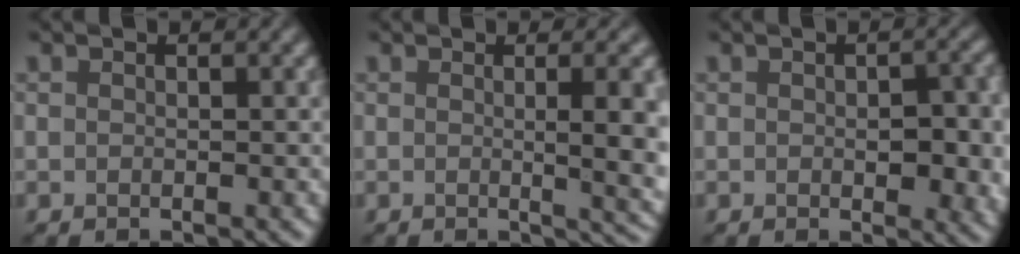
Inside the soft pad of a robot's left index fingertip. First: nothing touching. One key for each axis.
{"total": 7.3, "fx": 0.3, "fy": 2.6, "fz": 6.8, "tx": -0.052, "ty": 0.001, "tz": 0.005}
{"total": 4.4, "fx": -0.2, "fy": 2.2, "fz": 3.8, "tx": -0.046, "ty": -0.008, "tz": 0.000}